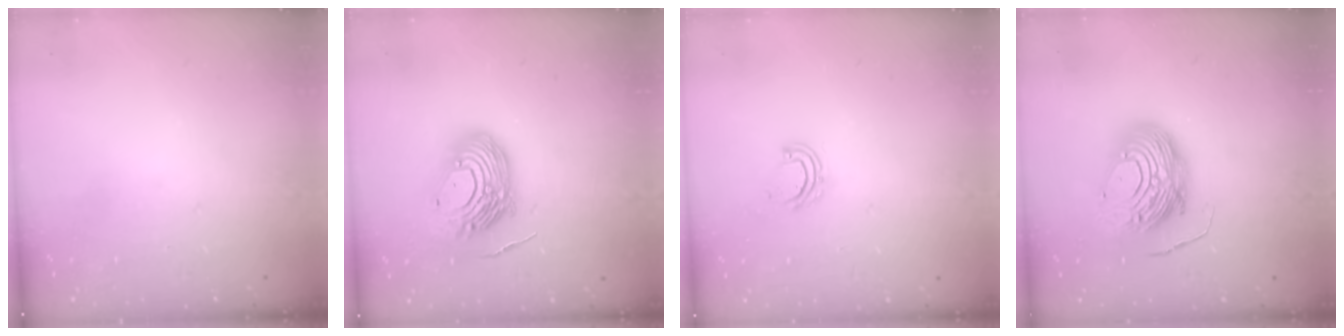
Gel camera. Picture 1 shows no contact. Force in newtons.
{"total": 14.9, "press": 14.8, "slide": 1.6}
{"total": 3.5, "press": 3.5, "slide": 0.3}
{"total": 12.8, "press": 12.7, "slide": 1.1}